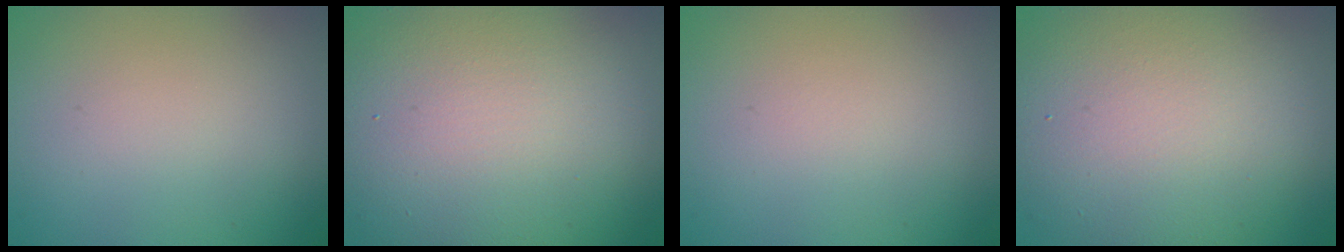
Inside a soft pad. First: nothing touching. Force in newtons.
{"total": 15.1, "press": 15.1, "slide": 0.5}
{"total": 0.0}
{"total": 11.1, "press": 11.0, "slide": 0.6}